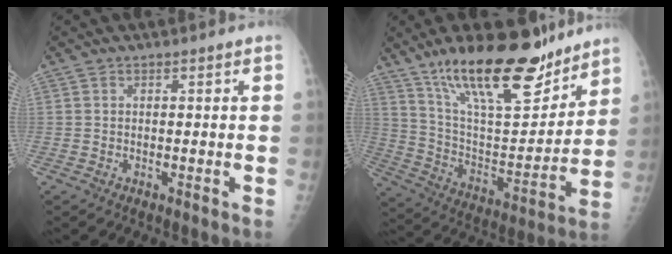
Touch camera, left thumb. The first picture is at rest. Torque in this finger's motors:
{"motor_torque": [1.23, 1.07, 1.41, -1.36, 0.38]}